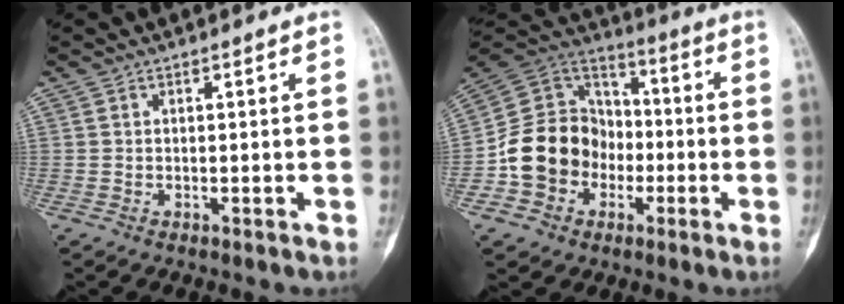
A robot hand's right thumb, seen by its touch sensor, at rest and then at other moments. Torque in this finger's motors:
{"motor_torque": [2.06, 2.18, 1.34, -0.71, 0.19]}